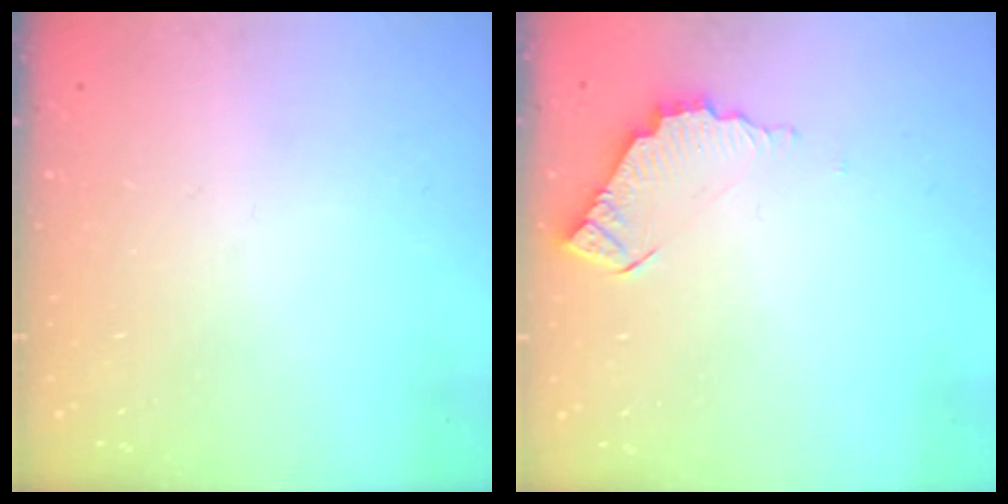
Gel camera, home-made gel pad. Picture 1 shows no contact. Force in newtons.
{"total": 5.8, "press": 5.8, "slide": 0.3}